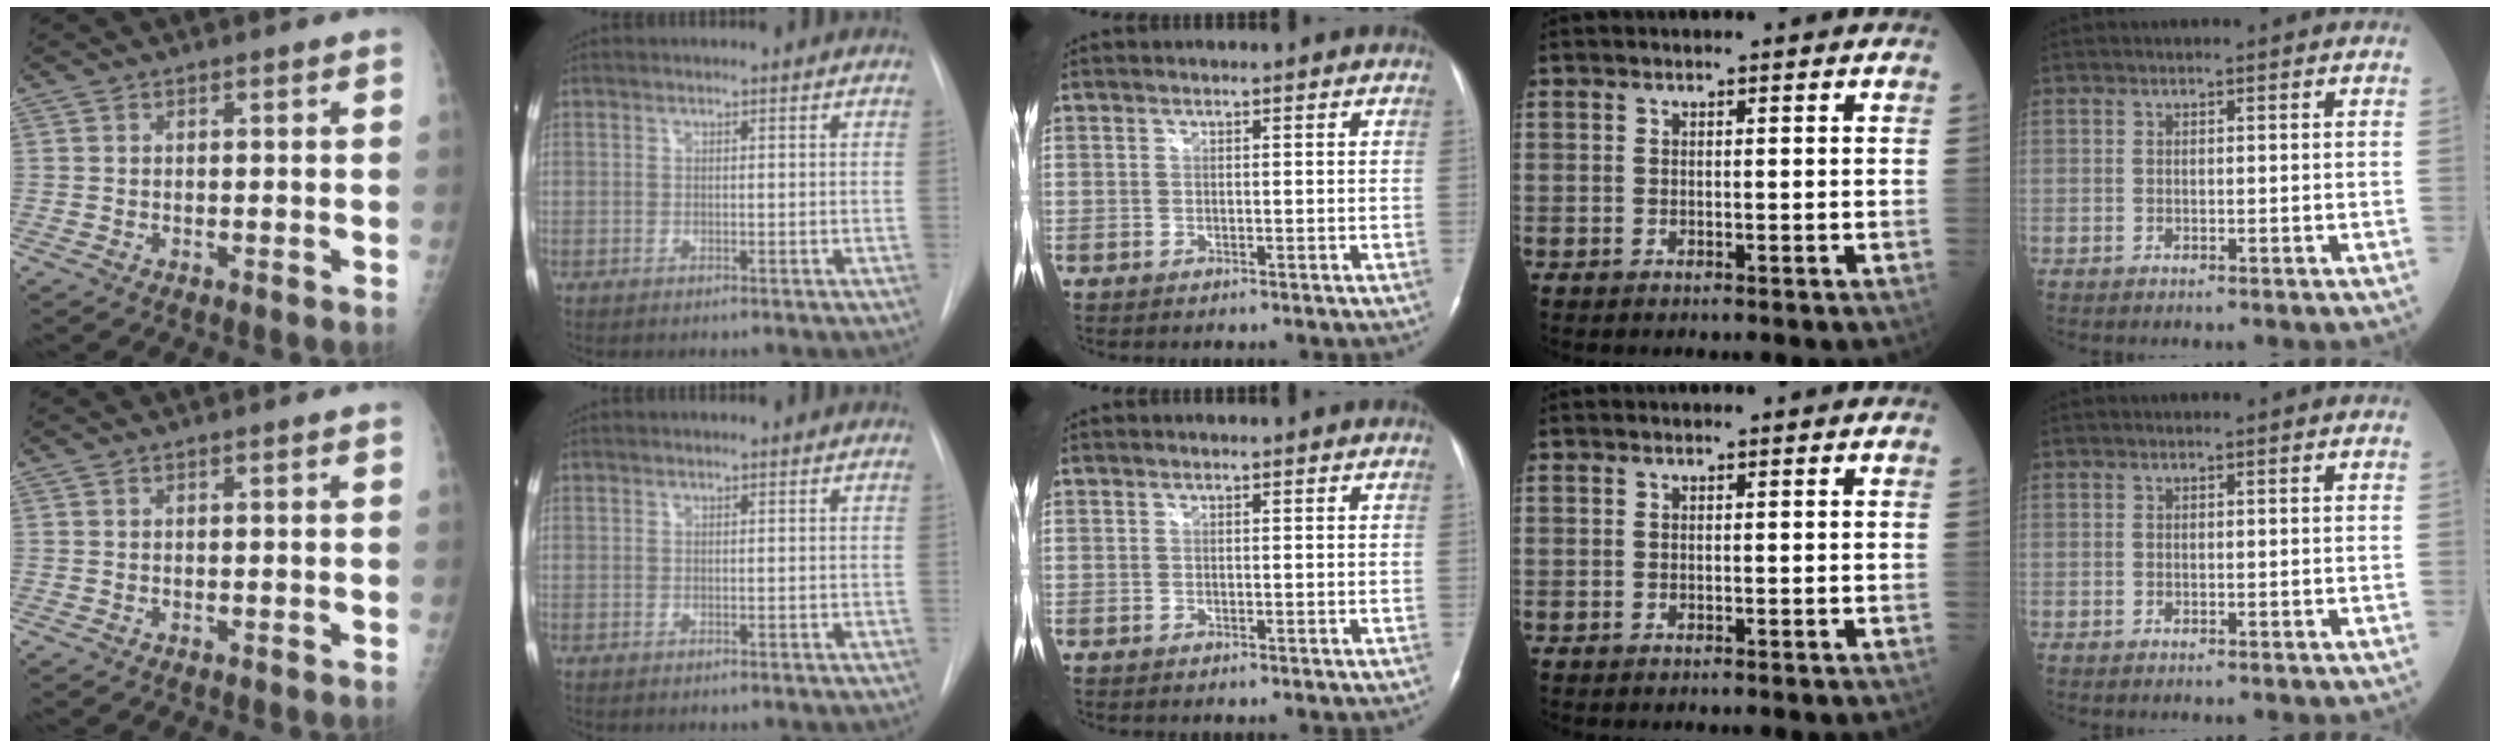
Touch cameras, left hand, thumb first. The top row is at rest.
{}